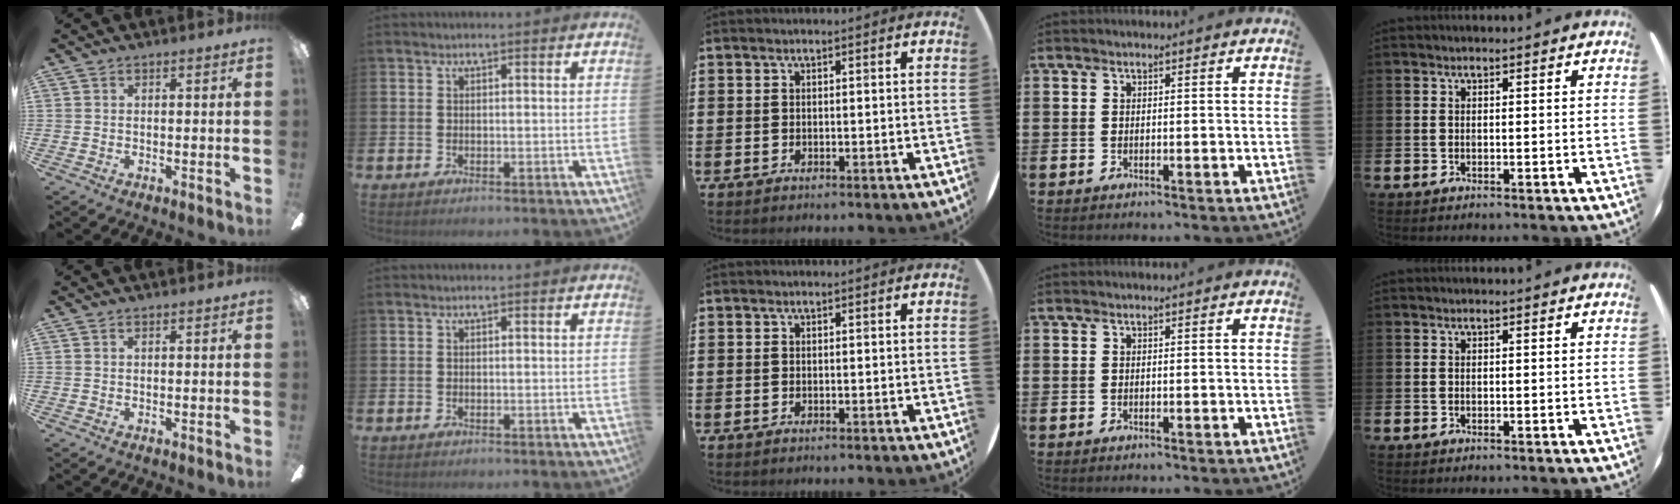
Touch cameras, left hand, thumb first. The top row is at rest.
{}